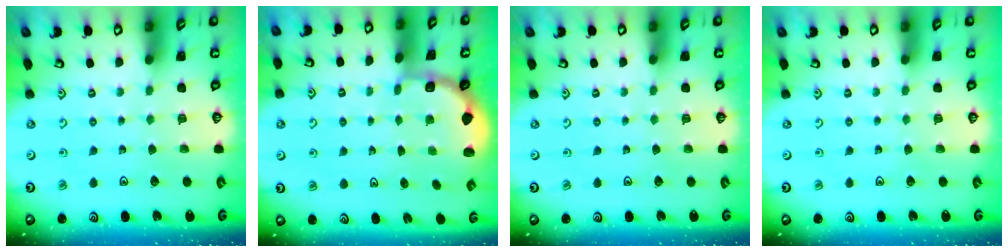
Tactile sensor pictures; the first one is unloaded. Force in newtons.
{"total": 1.9, "press": 1.8, "slide": 0.7}
{"total": 0.0}
{"total": 0.0}